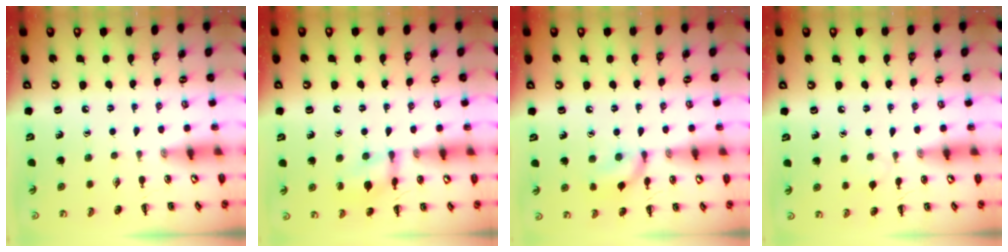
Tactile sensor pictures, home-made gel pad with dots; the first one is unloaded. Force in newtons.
{"total": 11.1, "press": 11.0, "slide": 0.4}
{"total": 9.4, "press": 9.4, "slide": 0.5}
{"total": 4.8, "press": 4.6, "slide": 1.4}